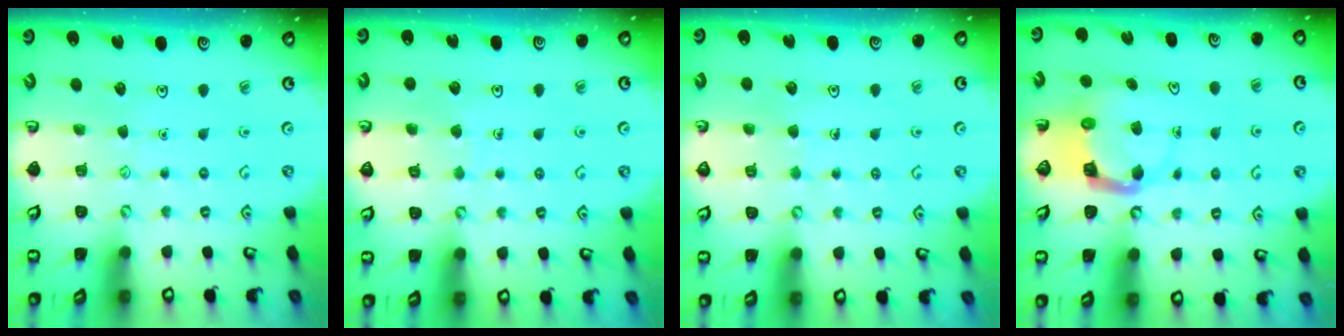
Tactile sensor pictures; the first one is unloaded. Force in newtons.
{"total": 2.9, "press": 2.9, "slide": 0.2}
{"total": 4.4, "press": 4.4, "slide": 0.3}
{"total": 3.6, "press": 3.6, "slide": 0.5}